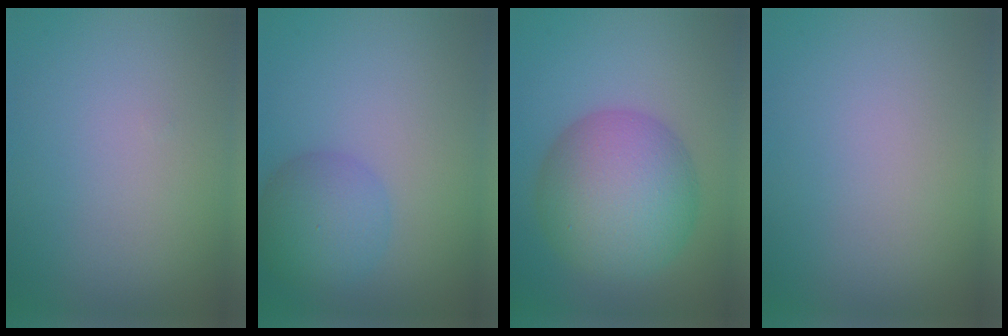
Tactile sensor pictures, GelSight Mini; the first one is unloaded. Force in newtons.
{"total": 4.2, "press": 4.2, "slide": 0.2}
{"total": 9.4, "press": 9.4, "slide": 0.1}
{"total": 0.0}